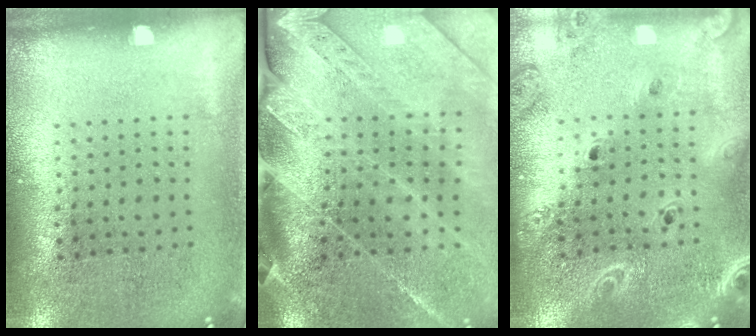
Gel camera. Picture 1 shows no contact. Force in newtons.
{"total": 3.6, "press": 3.0, "slide": 2.0}
{"total": 2.0, "press": 1.9, "slide": 0.8}